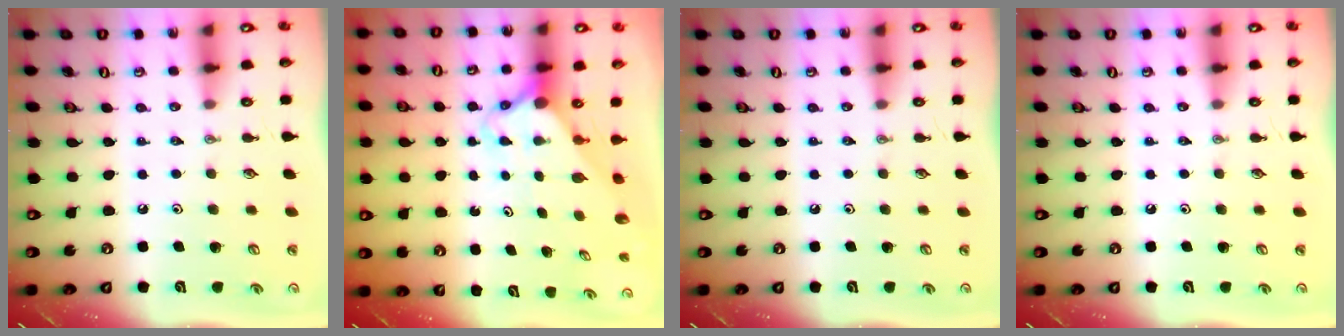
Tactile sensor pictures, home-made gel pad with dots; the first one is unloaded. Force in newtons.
{"total": 3.0, "press": 3.0, "slide": 0.2}
{"total": 0.0}
{"total": 0.0}